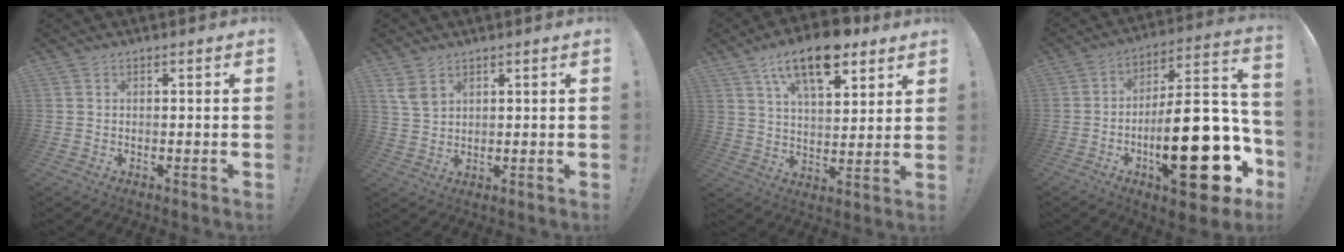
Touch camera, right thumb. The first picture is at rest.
{"total": 5.4, "force": [3.3, 3.1, 3.0], "torque": [-0.056, -0.011, 0.066]}
{"total": 15.9, "force": [9.8, 6.8, 10.4], "torque": [-0.170, -0.044, 0.170]}
{"total": 28.9, "force": [-8.7, 10.1, 25.7], "torque": [-0.403, 0.042, -0.130]}